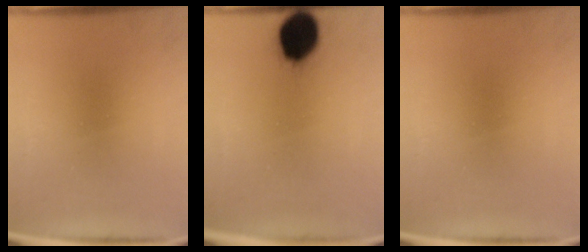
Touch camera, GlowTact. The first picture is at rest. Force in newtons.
{"total": 11.9}
{"total": 0.0}